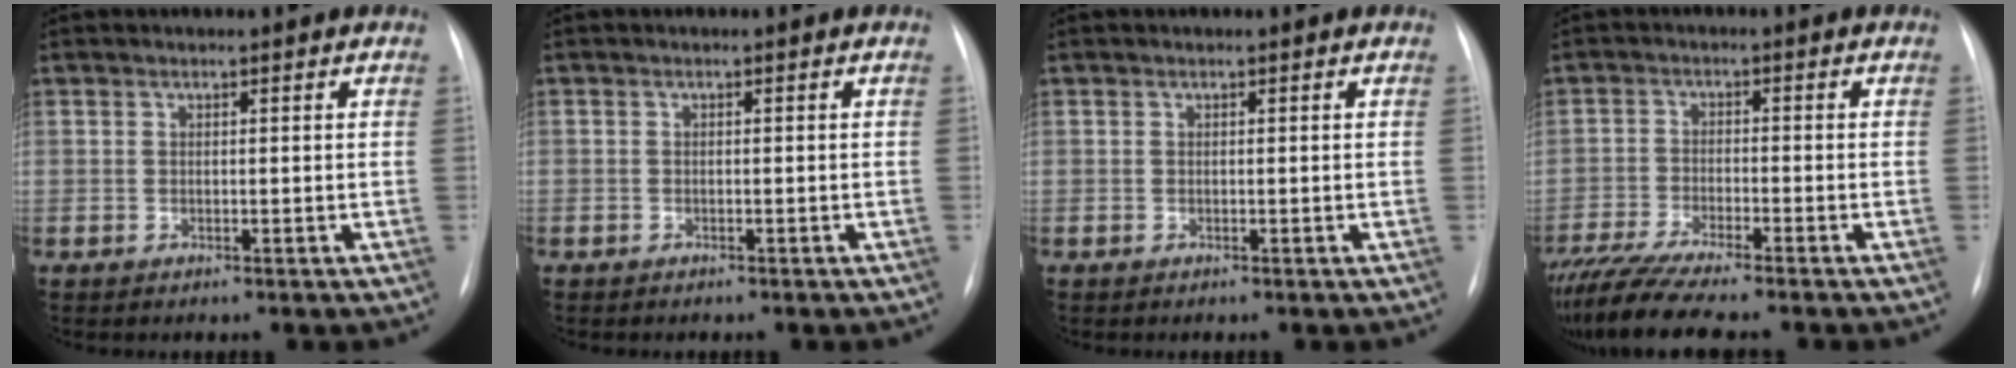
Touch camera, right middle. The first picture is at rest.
{"total": 0.7, "force": [-0.5, 0.5, 0.1], "torque": [-0.005, 0.003, -0.007]}
{"total": 0.0}
{"total": 10.5, "force": [-9.1, 0.1, 5.3], "torque": [-0.092, -0.025, -0.151]}